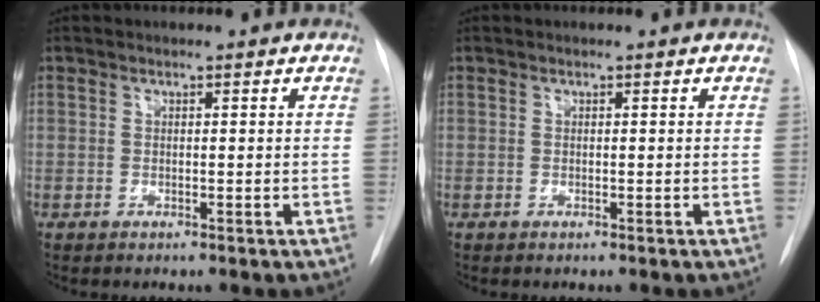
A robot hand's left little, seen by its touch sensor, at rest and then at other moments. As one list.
[{"total": 0.0}]